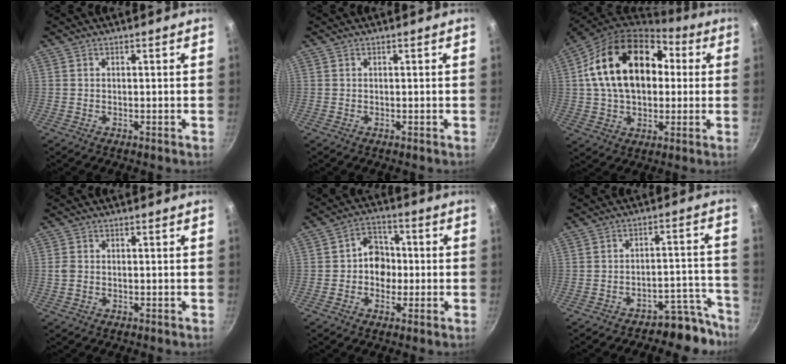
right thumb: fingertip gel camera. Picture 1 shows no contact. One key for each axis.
{"total": 0.0}
{"total": 21.6, "fx": 4.0, "fy": 14.6, "fz": 15.4, "tx": -0.237, "ty": 0.031, "tz": 0.057}
{"total": 2.0, "fx": -0.3, "fy": 1.6, "fz": 1.1, "tx": -0.023, "ty": 0.005, "tz": -0.006}
{"total": 7.7, "fx": -0.5, "fy": 6.5, "fz": 4.1, "tx": -0.013, "ty": 0.018, "tz": -0.017}
{"total": 8.9, "fx": -7.8, "fy": 3.6, "fz": 2.1, "tx": 0.047, "ty": 0.099, "tz": -0.107}